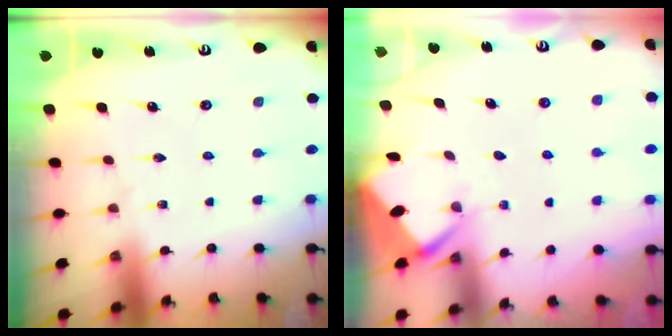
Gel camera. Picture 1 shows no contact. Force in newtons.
{"total": 2.8, "press": 2.8, "slide": 0.4}